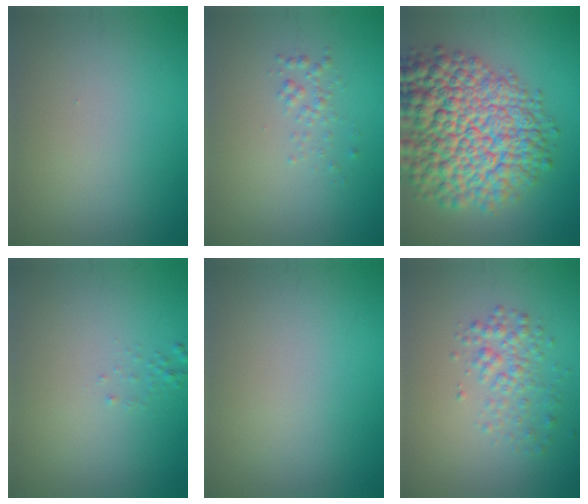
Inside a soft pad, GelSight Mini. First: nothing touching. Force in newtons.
{"total": 1.1, "press": 1.1, "slide": 0.1}
{"total": 12.9, "press": 12.9, "slide": 0.5}
{"total": 0.6, "press": 0.6, "slide": 0.1}
{"total": 0.0}
{"total": 2.5, "press": 2.5, "slide": 0.1}